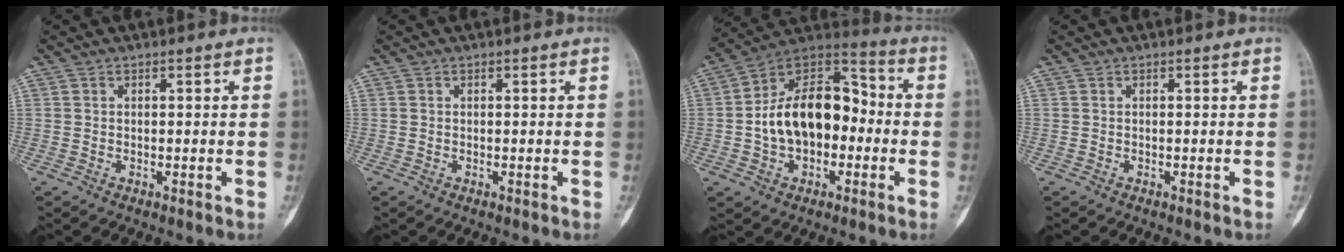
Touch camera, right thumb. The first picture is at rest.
{"total": 0.0}
{"total": 18.4, "force": [-1.5, 11.9, 13.9], "torque": [-0.199, 0.047, -0.033]}
{"total": 0.0}